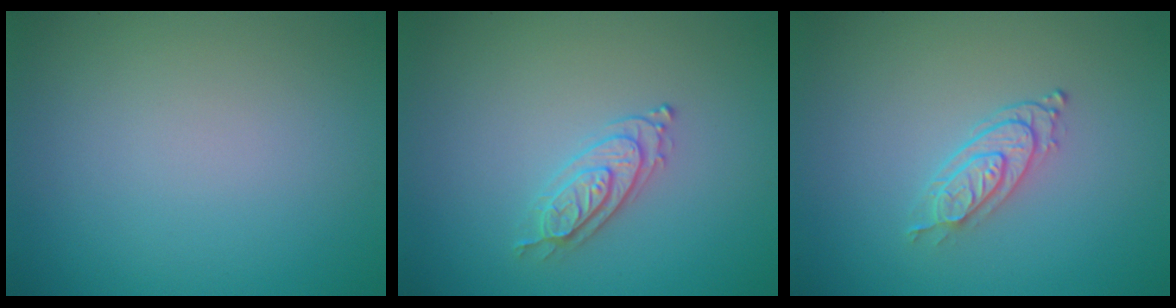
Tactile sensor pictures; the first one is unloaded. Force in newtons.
{"total": 2.2, "press": 2.2, "slide": 0.5}
{"total": 2.8, "press": 2.2, "slide": 1.7}